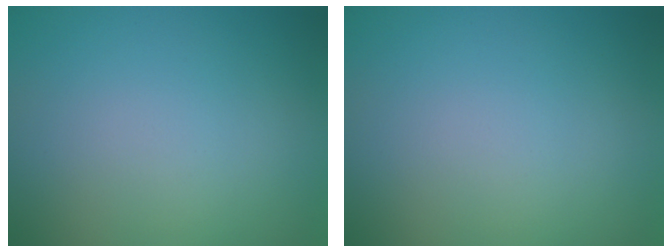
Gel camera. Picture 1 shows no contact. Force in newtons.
{"total": 0.0}